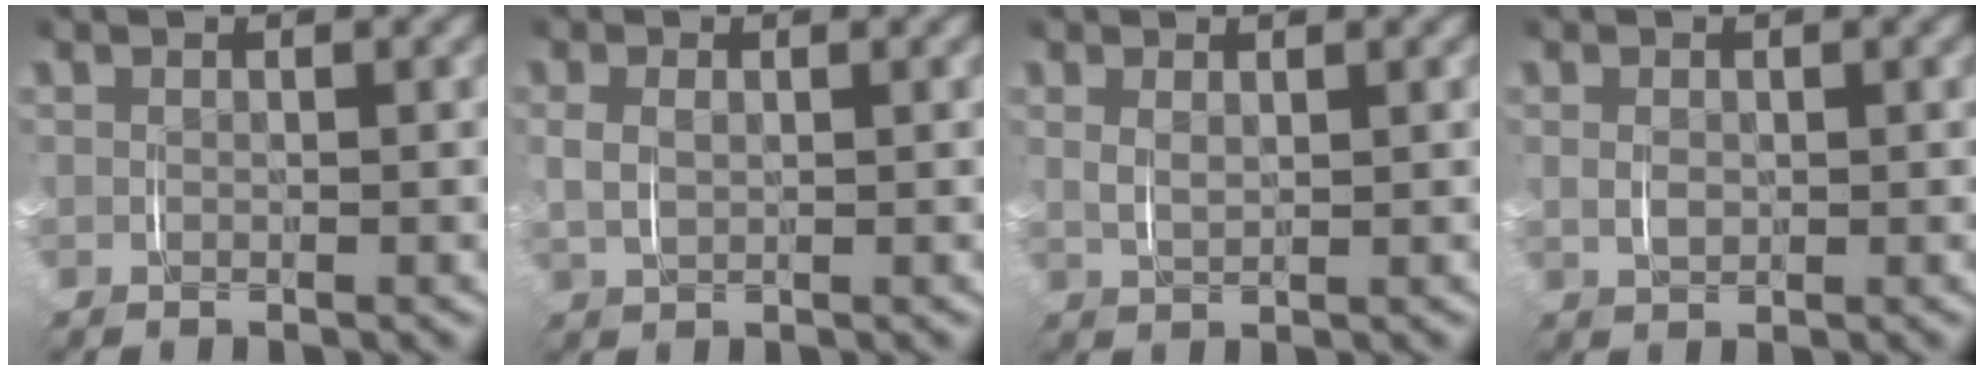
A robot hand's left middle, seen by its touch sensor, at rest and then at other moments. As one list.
[{"total": 1.2, "force": [0.2, 0.5, 1.1], "torque": [-0.023, -0.003, 0.011]}, {"total": 0.9, "force": [0.6, -0.1, 0.7], "torque": [-0.017, -0.005, 0.019]}, {"total": 0.8, "force": [0.0, 0.4, 0.7], "torque": [-0.013, -0.005, 0.007]}]